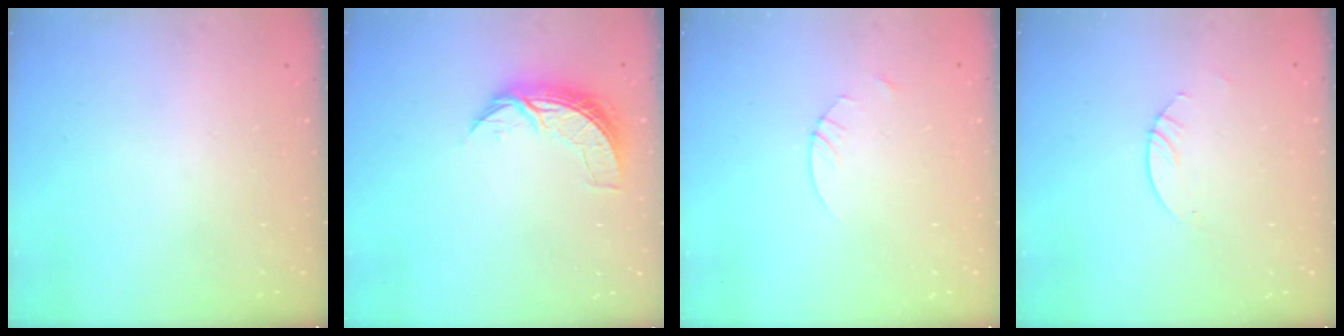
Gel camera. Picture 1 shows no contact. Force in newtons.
{"total": 7.3, "press": 7.3, "slide": 0.5}
{"total": 1.4, "press": 1.4, "slide": 0.2}
{"total": 2.4, "press": 2.4, "slide": 0.2}